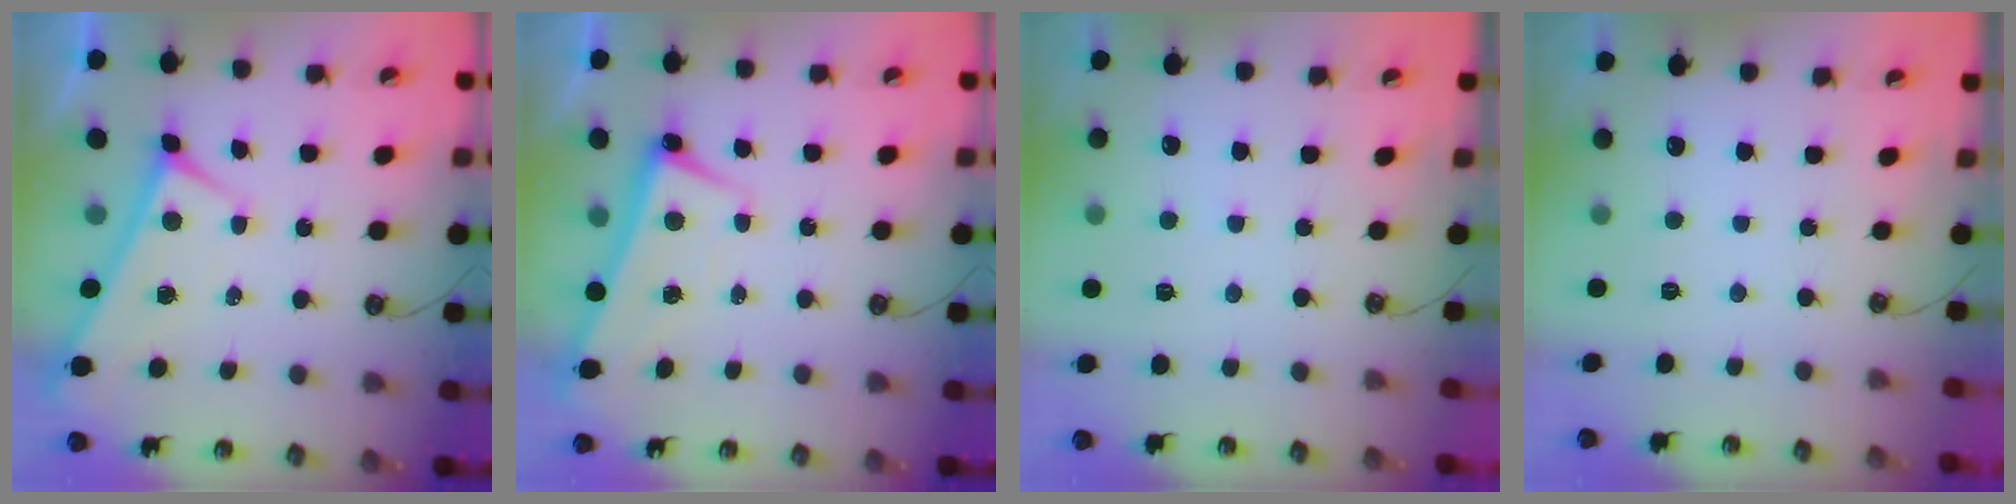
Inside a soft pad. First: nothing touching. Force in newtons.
{"total": 2.7, "press": 2.6, "slide": 0.8}
{"total": 2.9, "press": 2.9, "slide": 0.3}
{"total": 0.0}